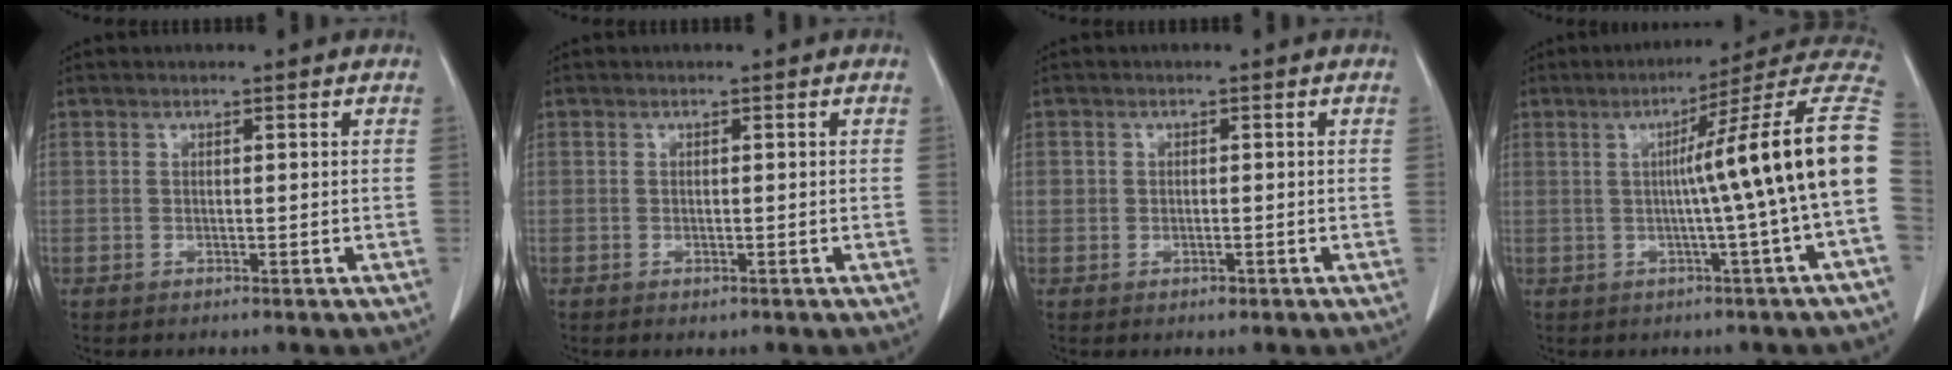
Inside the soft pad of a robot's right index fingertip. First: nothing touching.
{"total": 0.5, "force": [-0.4, 0.2, 0.3], "torque": [-0.005, -0.001, -0.003]}
{"total": 1.7, "force": [-0.3, 1.4, 0.9], "torque": [-0.012, 0.002, -0.001]}
{"total": 15.6, "force": [-0.2, -2.3, 15.5], "torque": [-0.191, 0.025, -0.013]}